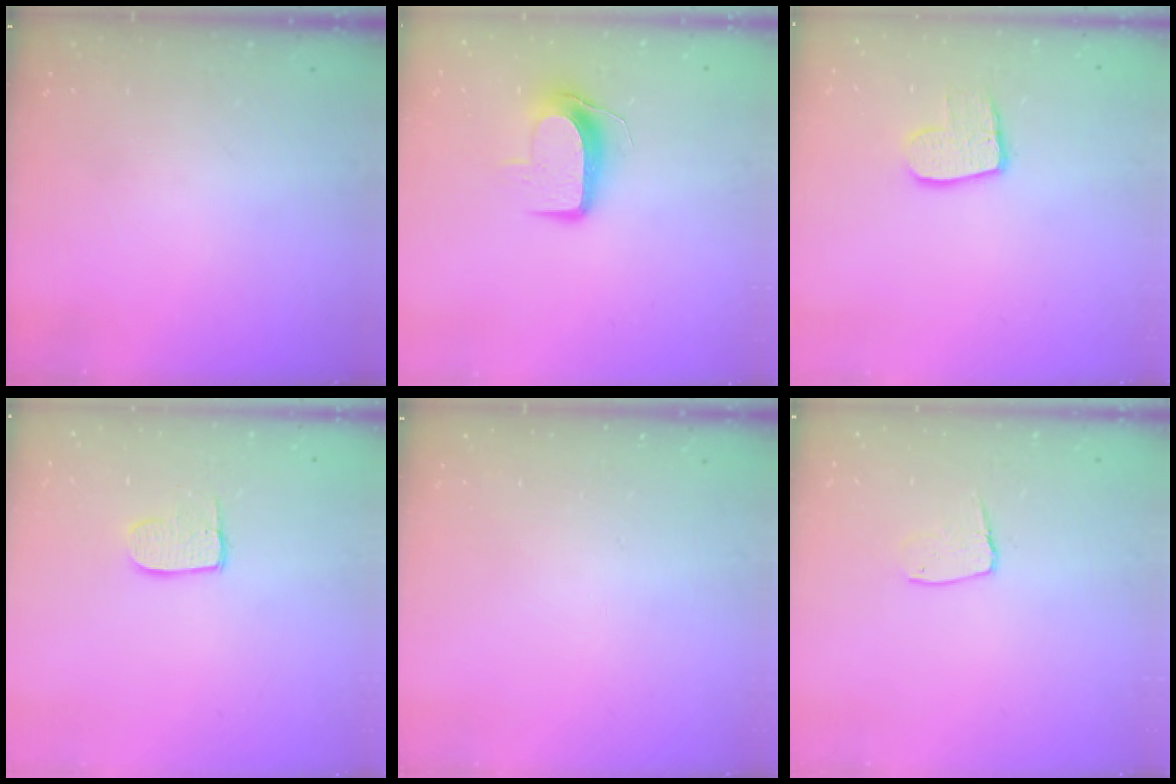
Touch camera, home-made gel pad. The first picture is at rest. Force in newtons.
{"total": 9.3, "press": 9.2, "slide": 0.9}
{"total": 10.1, "press": 10.0, "slide": 0.7}
{"total": 7.0, "press": 7.0, "slide": 0.3}
{"total": 0.0}
{"total": 7.0, "press": 7.0, "slide": 0.5}